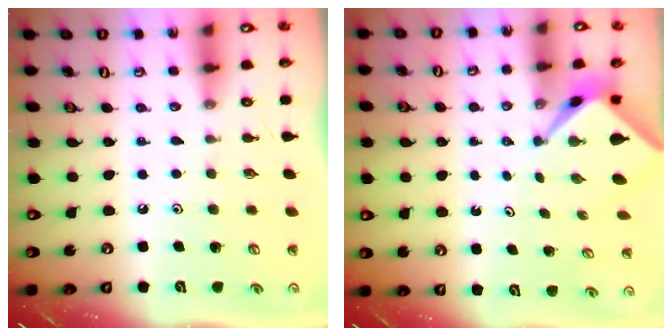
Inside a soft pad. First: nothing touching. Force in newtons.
{"total": 2.4, "press": 2.4, "slide": 0.2}